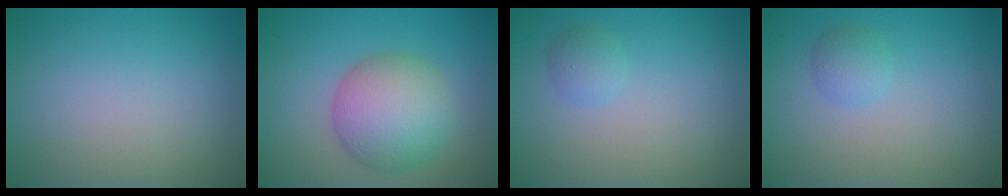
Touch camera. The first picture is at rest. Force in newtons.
{"total": 7.0, "press": 7.0, "slide": 0.2}
{"total": 1.3, "press": 1.3, "slide": 0.1}
{"total": 1.5, "press": 1.5, "slide": 0.1}